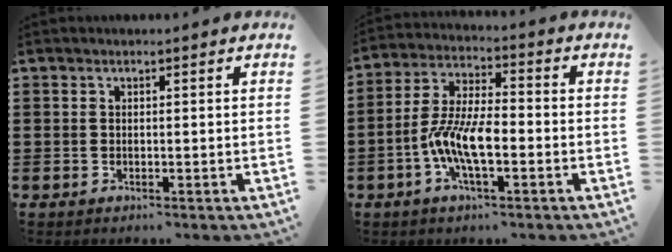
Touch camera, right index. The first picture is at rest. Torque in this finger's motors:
{"motor_torque": [1.49, 0.65, 1.06, 0.17]}